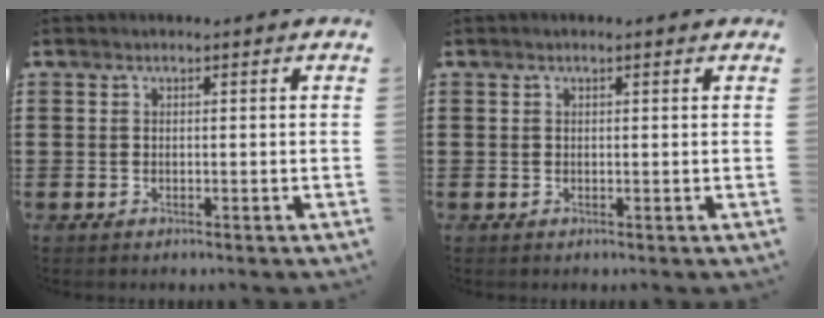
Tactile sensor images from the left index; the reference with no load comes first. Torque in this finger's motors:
{"motor_torque": [0.11, 0.07, -0.01, 0.00]}